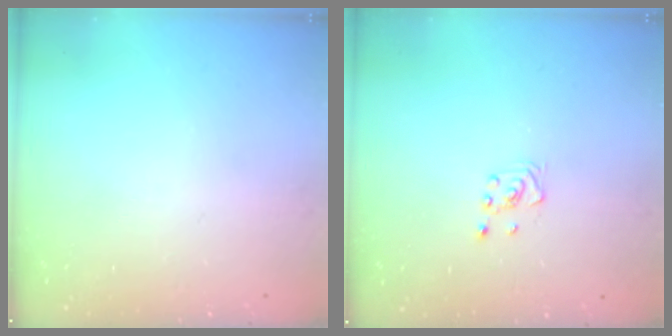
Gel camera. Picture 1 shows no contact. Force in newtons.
{"total": 2.6, "press": 2.4, "slide": 1.0}